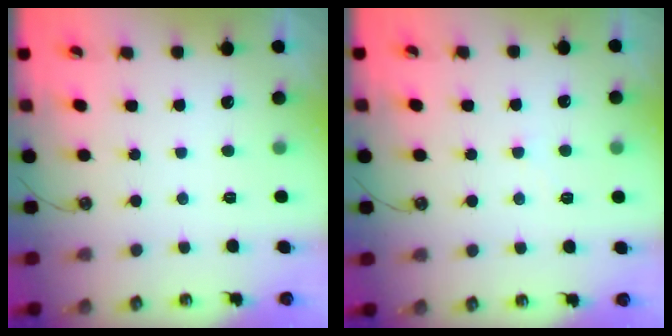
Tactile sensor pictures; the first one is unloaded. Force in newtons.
{"total": 1.2, "press": 1.1, "slide": 0.4}